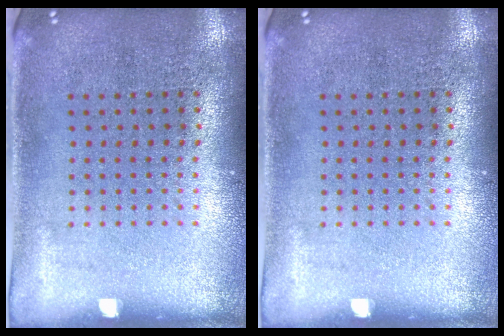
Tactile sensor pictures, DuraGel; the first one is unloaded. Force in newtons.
{"total": 0.0}